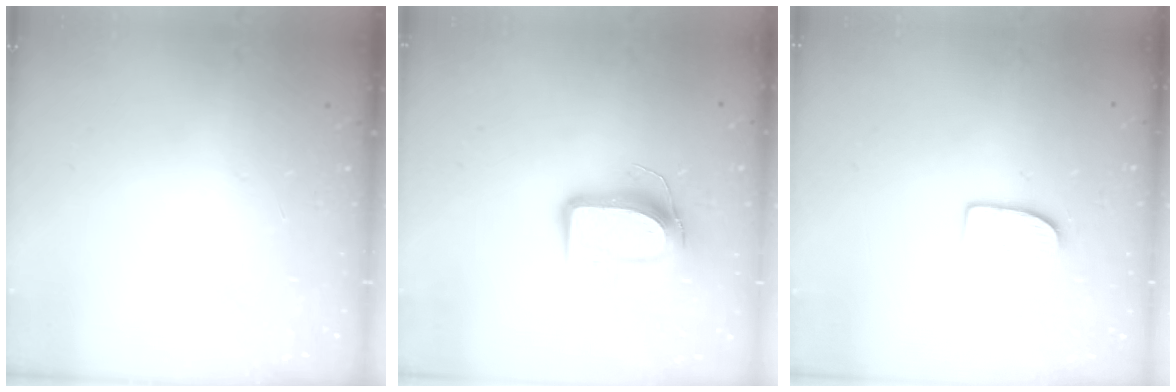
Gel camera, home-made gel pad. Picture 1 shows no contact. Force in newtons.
{"total": 10.4, "press": 10.4, "slide": 0.6}
{"total": 7.3, "press": 7.3, "slide": 0.6}